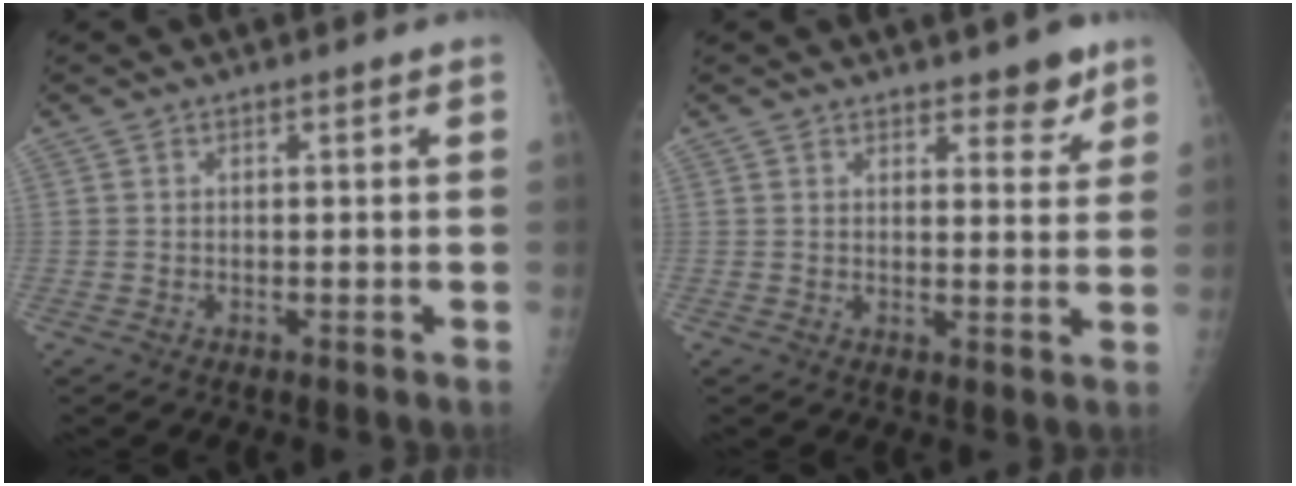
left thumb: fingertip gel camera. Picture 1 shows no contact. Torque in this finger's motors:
{"motor_torque": [0.25, 0.38, -0.07, -0.19, 0.05]}